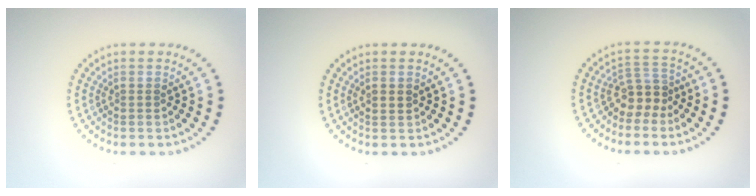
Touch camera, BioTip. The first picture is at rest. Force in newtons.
{"total": 1.4, "press": 1.4, "slide": 0.0}
{"total": 2.7, "press": 1.9, "slide": 1.9}